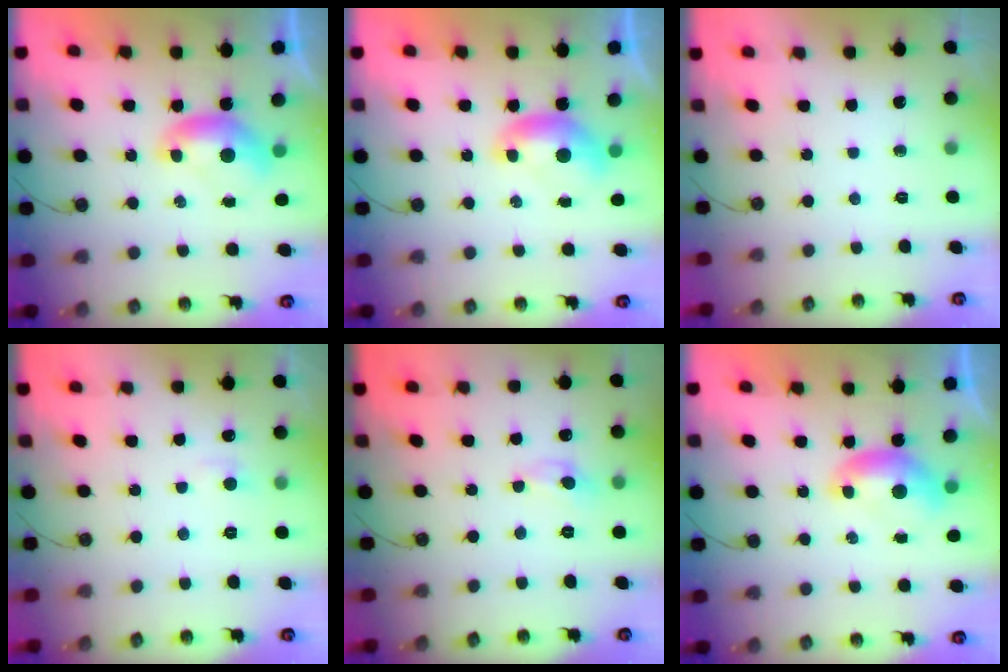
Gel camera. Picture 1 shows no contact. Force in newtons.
{"total": 0.0}
{"total": 0.0}
{"total": 1.4, "press": 1.3, "slide": 0.6}
{"total": 0.0}
{"total": 0.0}